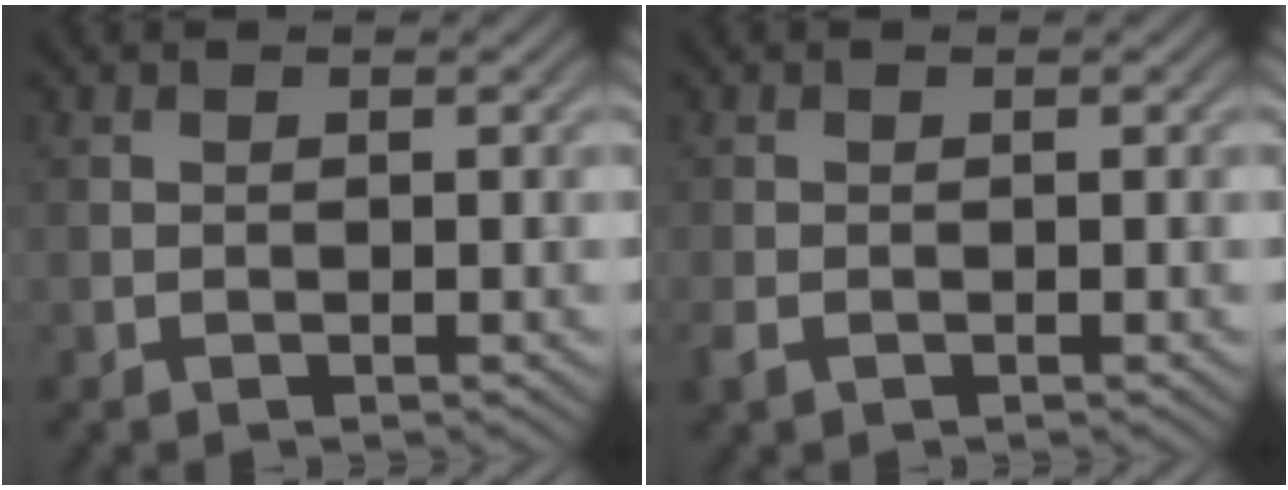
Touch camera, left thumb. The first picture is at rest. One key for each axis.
{"total": 1.5, "fx": -0.8, "fy": 0.9, "fz": 0.9, "tx": -0.025, "ty": -0.005, "tz": -0.017}